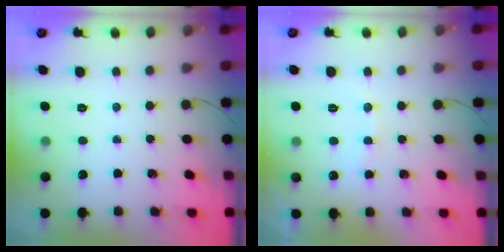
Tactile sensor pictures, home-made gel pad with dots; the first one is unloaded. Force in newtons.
{"total": 6.7, "press": 6.6, "slide": 1.2}